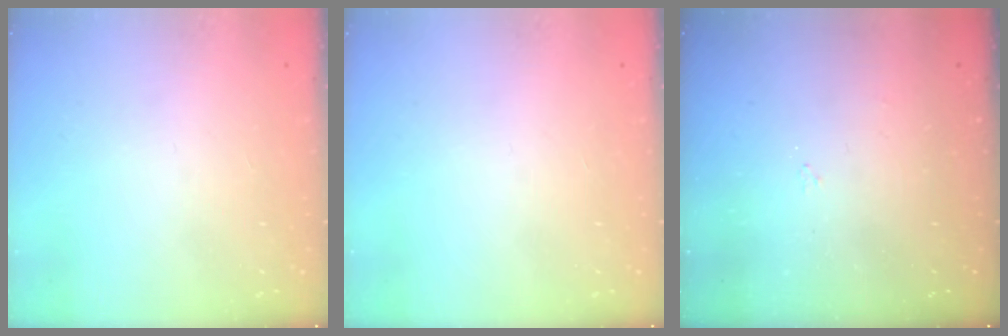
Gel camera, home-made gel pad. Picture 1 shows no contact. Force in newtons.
{"total": 0.0}
{"total": 2.9, "press": 2.8, "slide": 0.4}